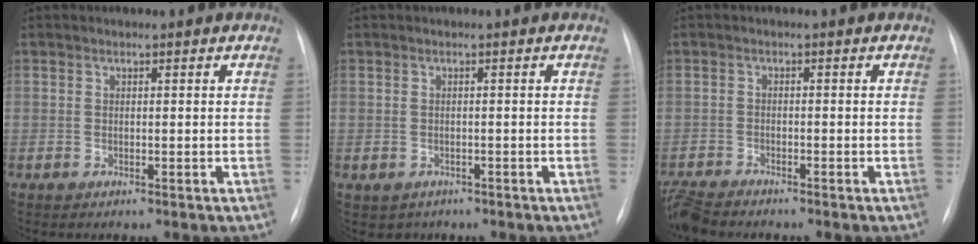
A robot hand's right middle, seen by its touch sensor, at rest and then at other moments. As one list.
[{"total": 1.9, "force": [-1.3, 1.4, 0.0], "torque": [-0.003, 0.004, -0.015]}, {"total": 4.5, "force": [-4.4, 0.2, 1.0], "torque": [-0.018, -0.020, -0.082]}]